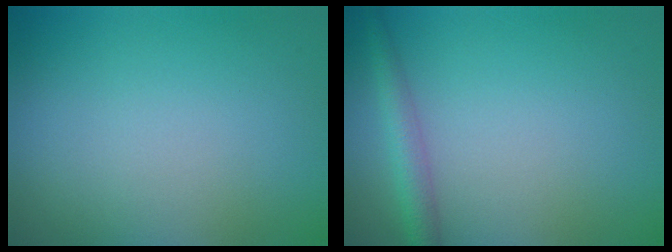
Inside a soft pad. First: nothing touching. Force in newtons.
{"total": 2.3, "press": 2.3, "slide": 0.1}